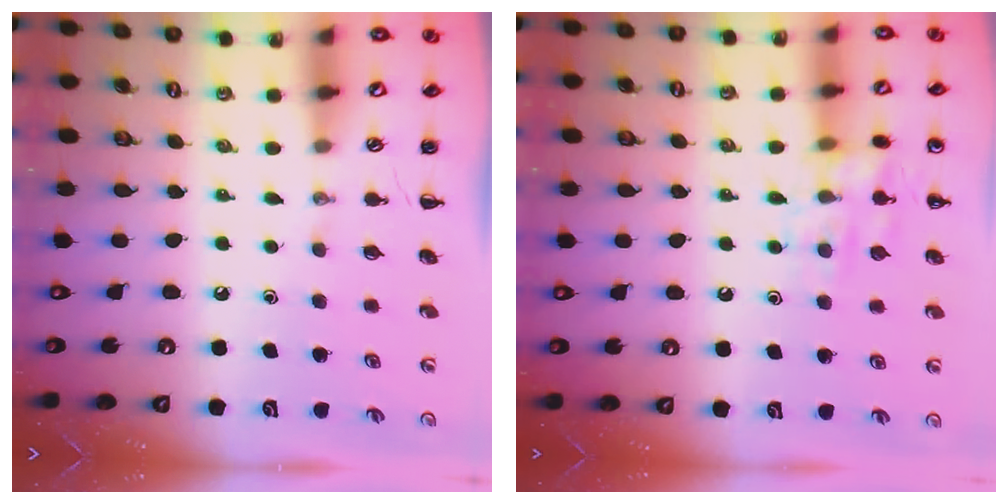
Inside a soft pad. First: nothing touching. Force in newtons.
{"total": 10.7, "press": 10.7, "slide": 0.3}